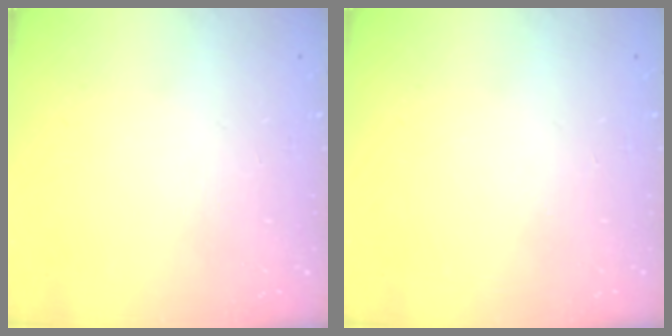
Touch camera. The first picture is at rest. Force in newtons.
{"total": 0.0}